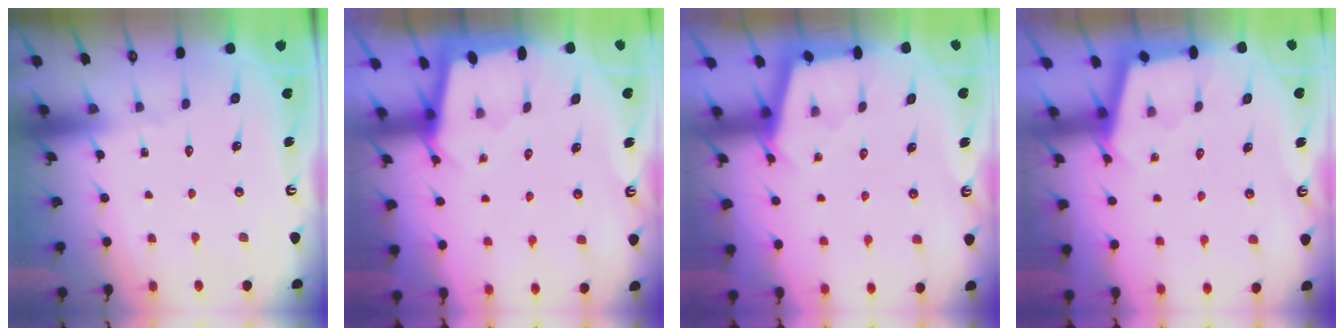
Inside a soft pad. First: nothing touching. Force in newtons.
{"total": 1.7, "press": 1.6, "slide": 0.3}
{"total": 2.8, "press": 2.8, "slide": 0.3}
{"total": 2.2, "press": 2.2, "slide": 0.1}